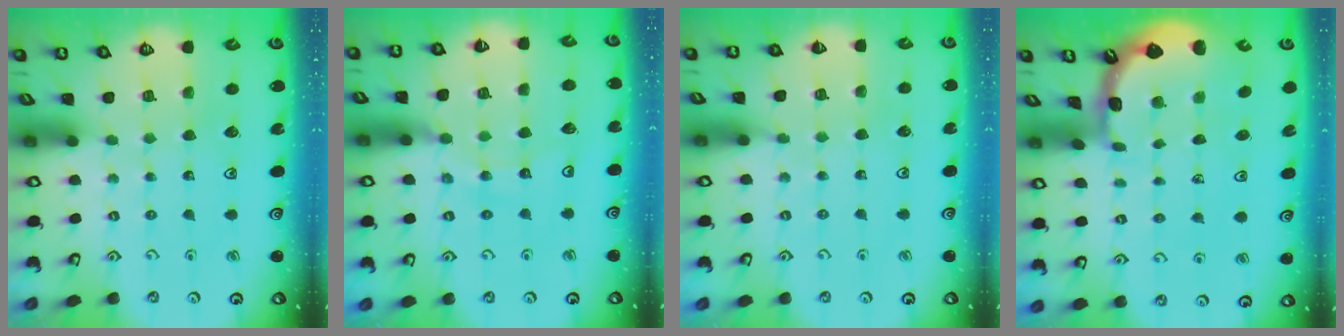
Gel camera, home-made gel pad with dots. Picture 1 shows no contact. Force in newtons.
{"total": 12.2, "press": 12.2, "slide": 1.4}
{"total": 3.6, "press": 3.5, "slide": 0.6}
{"total": 1.3, "press": 1.3, "slide": 0.1}